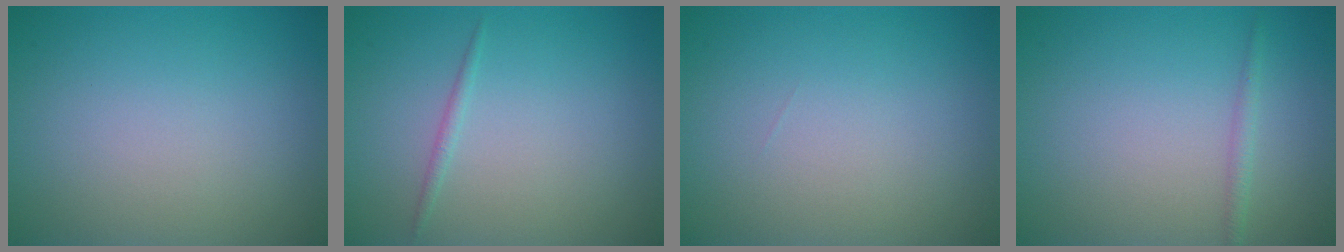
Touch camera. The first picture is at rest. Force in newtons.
{"total": 0.7, "press": 0.7, "slide": 0.0}
{"total": 0.0}
{"total": 1.1, "press": 1.1, "slide": 0.1}